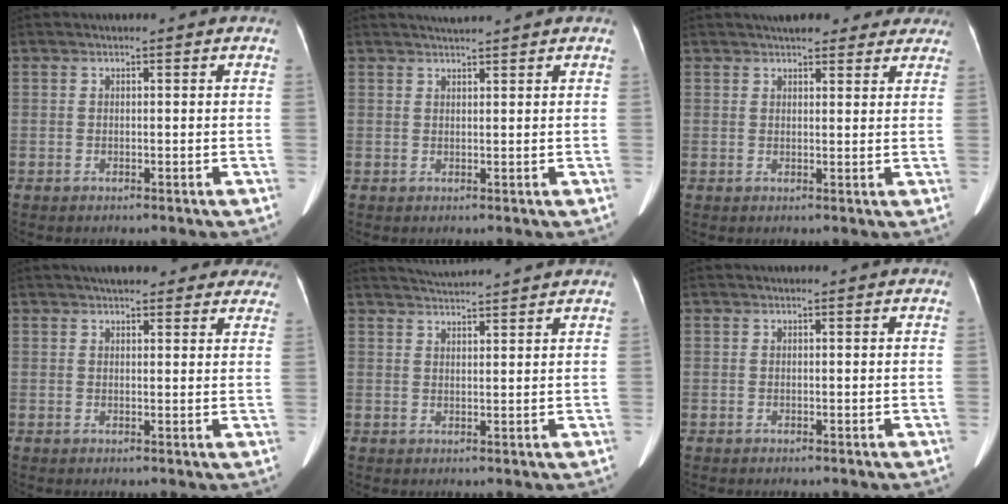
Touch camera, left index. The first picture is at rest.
{"total": 2.2, "force": [2.1, -0.4, 0.6], "torque": [-0.005, 0.014, 0.040]}
{"total": 11.0, "force": [9.4, 3.5, 4.5], "torque": [-0.037, 0.025, 0.110]}
{"total": 13.1, "force": [11.4, 3.9, 5.3], "torque": [-0.036, 0.025, 0.130]}
{"total": 6.3, "force": [6.1, -0.8, 1.5], "torque": [-0.030, 0.025, 0.090]}
{"total": 0.0}